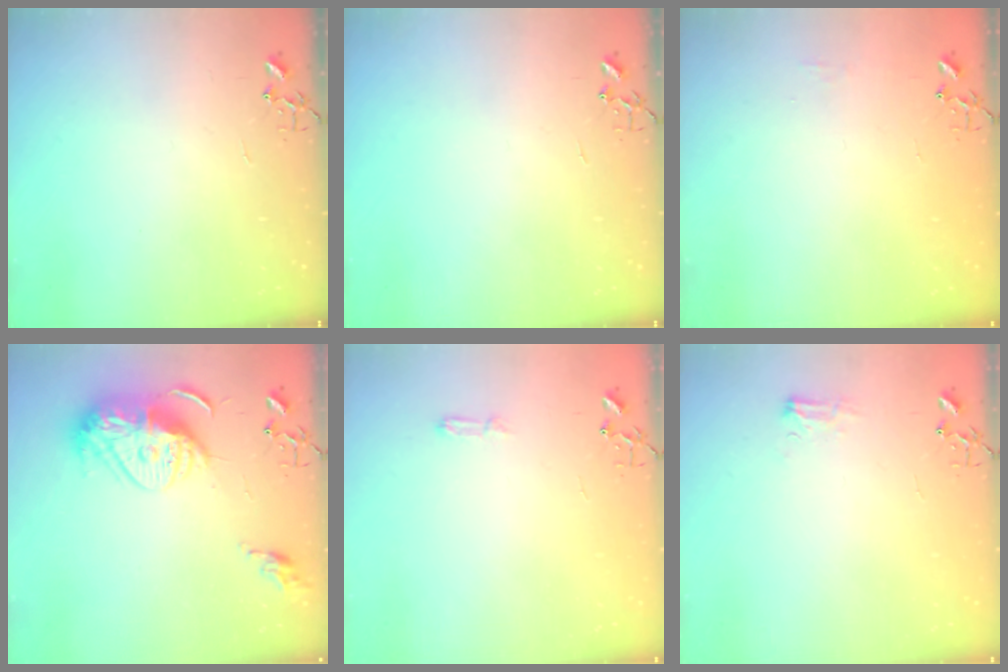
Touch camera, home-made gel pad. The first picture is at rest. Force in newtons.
{"total": 0.0}
{"total": 4.6, "press": 4.6, "slide": 0.7}
{"total": 15.5, "press": 15.4, "slide": 1.4}
{"total": 3.8, "press": 3.8, "slide": 0.5}
{"total": 7.3, "press": 7.2, "slide": 0.9}